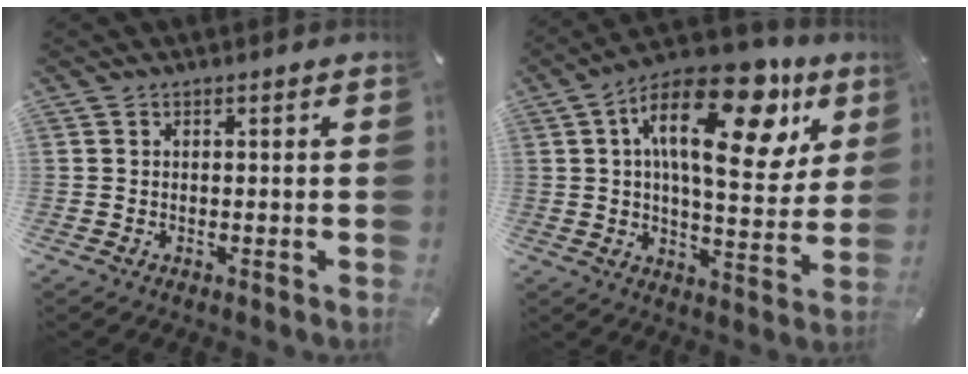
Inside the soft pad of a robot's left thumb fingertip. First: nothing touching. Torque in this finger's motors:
{"motor_torque": [2.00, 3.01, 1.58, -1.19, 0.66]}